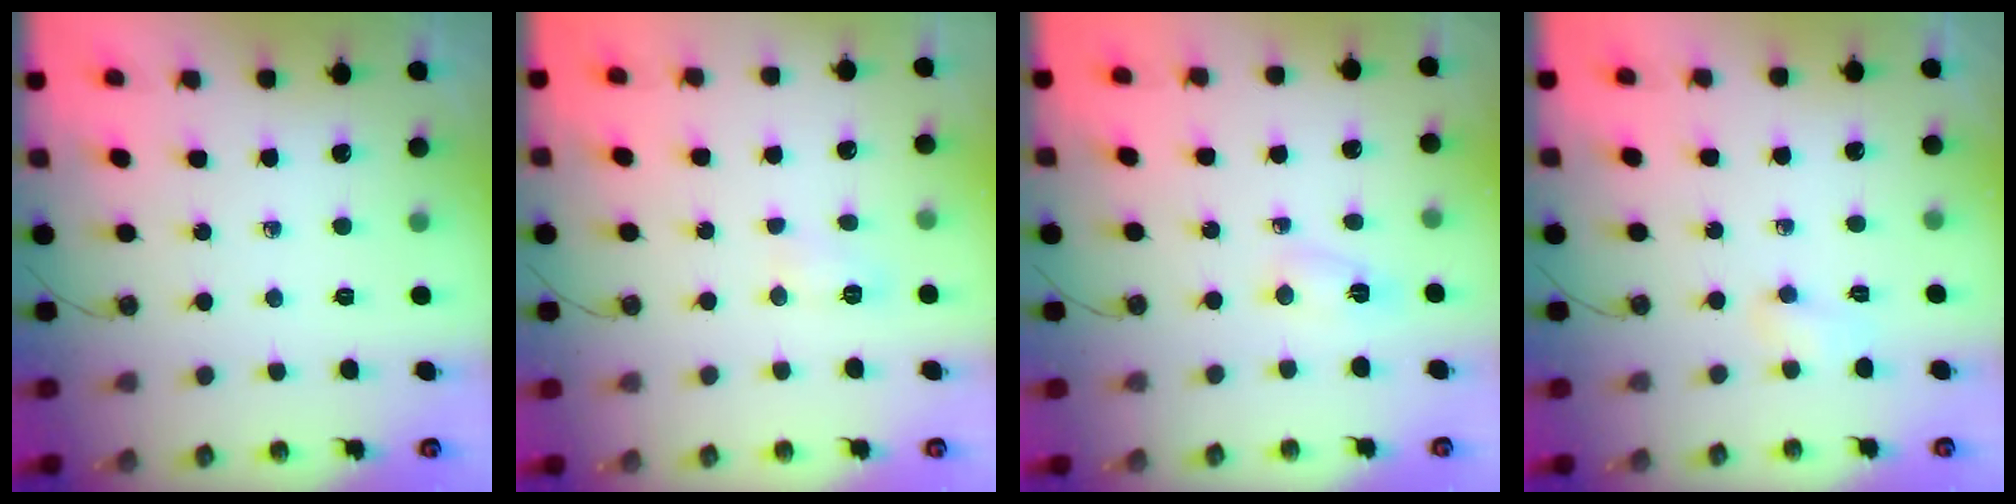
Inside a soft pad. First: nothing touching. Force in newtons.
{"total": 6.0, "press": 5.9, "slide": 0.7}
{"total": 2.2, "press": 2.1, "slide": 0.6}
{"total": 16.7, "press": 5.2, "slide": 15.9}